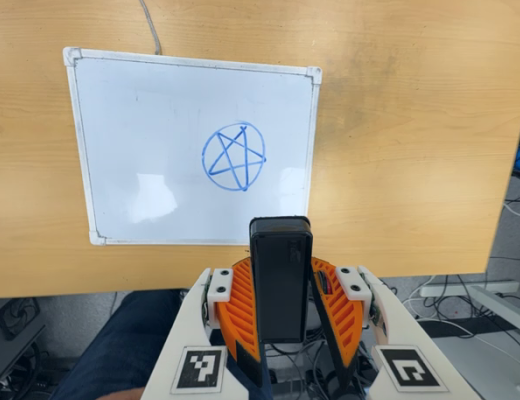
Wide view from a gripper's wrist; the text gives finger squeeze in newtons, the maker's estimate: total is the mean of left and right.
{"total": 5.1, "left": 4.6, "right": 5.5}